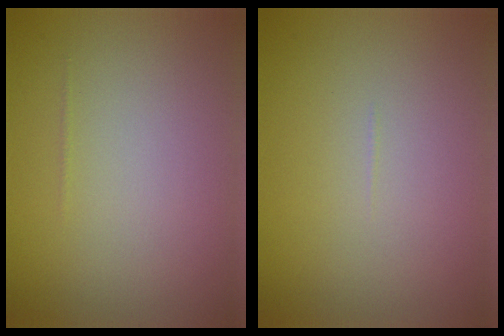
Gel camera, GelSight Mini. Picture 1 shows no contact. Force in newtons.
{"total": 0.0}